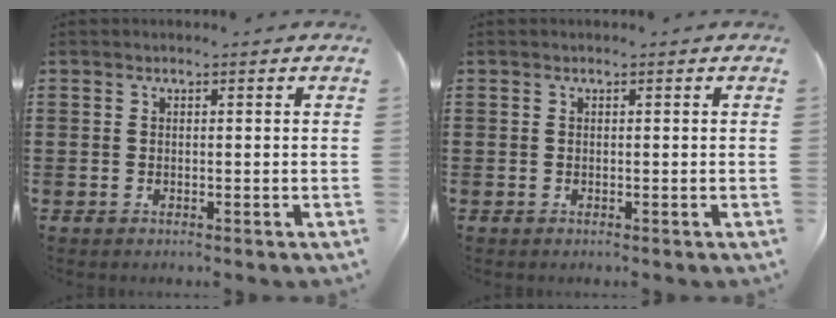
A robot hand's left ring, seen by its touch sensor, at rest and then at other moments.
{"total": 0.0}